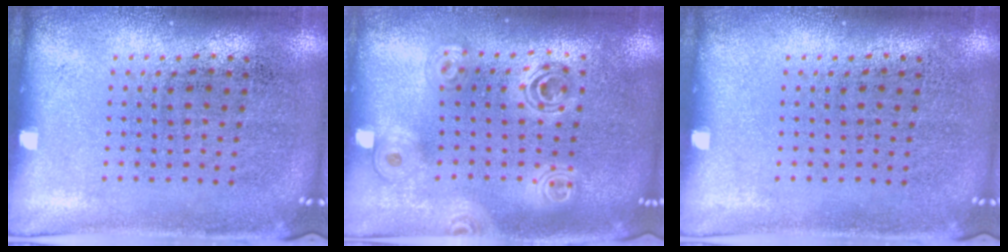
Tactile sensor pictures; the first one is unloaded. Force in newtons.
{"total": 1.7, "press": 1.5, "slide": 0.8}
{"total": 0.0}